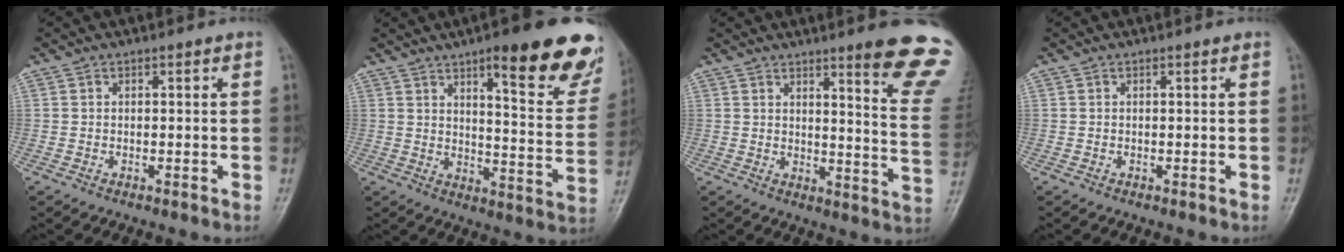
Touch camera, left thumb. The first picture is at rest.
{"total": 20.9, "force": [12.6, 4.8, 16.0], "torque": [-0.172, -0.060, 0.160]}
{"total": 15.7, "force": [10.9, 1.0, 11.2], "torque": [-0.109, -0.083, 0.127]}
{"total": 0.0}